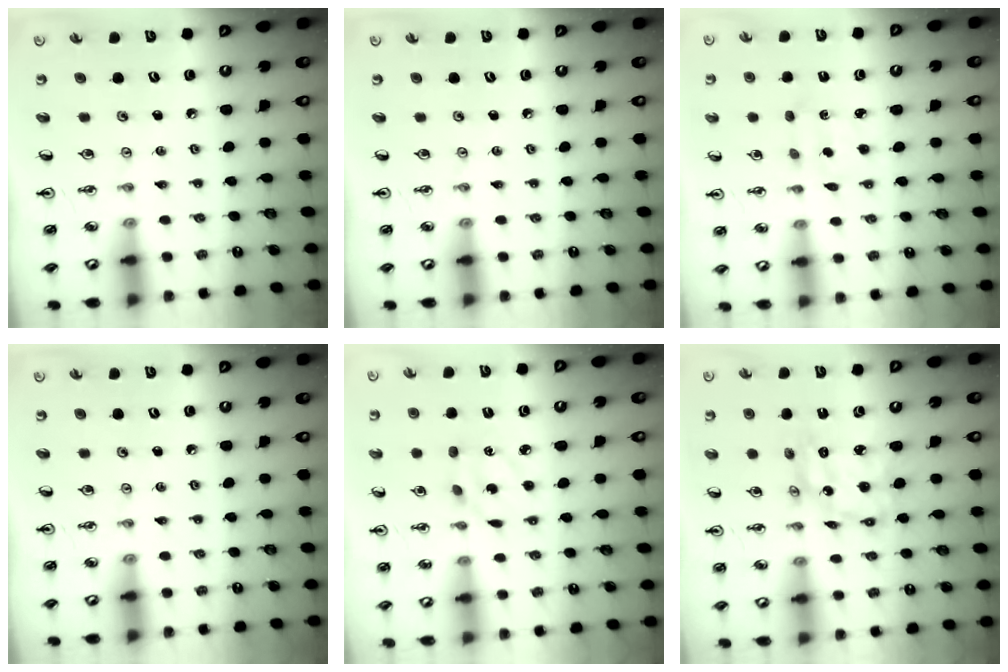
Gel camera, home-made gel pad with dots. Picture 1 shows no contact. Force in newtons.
{"total": 0.0}
{"total": 1.8, "press": 1.7, "slide": 0.5}
{"total": 0.0}
{"total": 4.9, "press": 4.8, "slide": 0.5}
{"total": 10.1, "press": 10.0, "slide": 0.9}